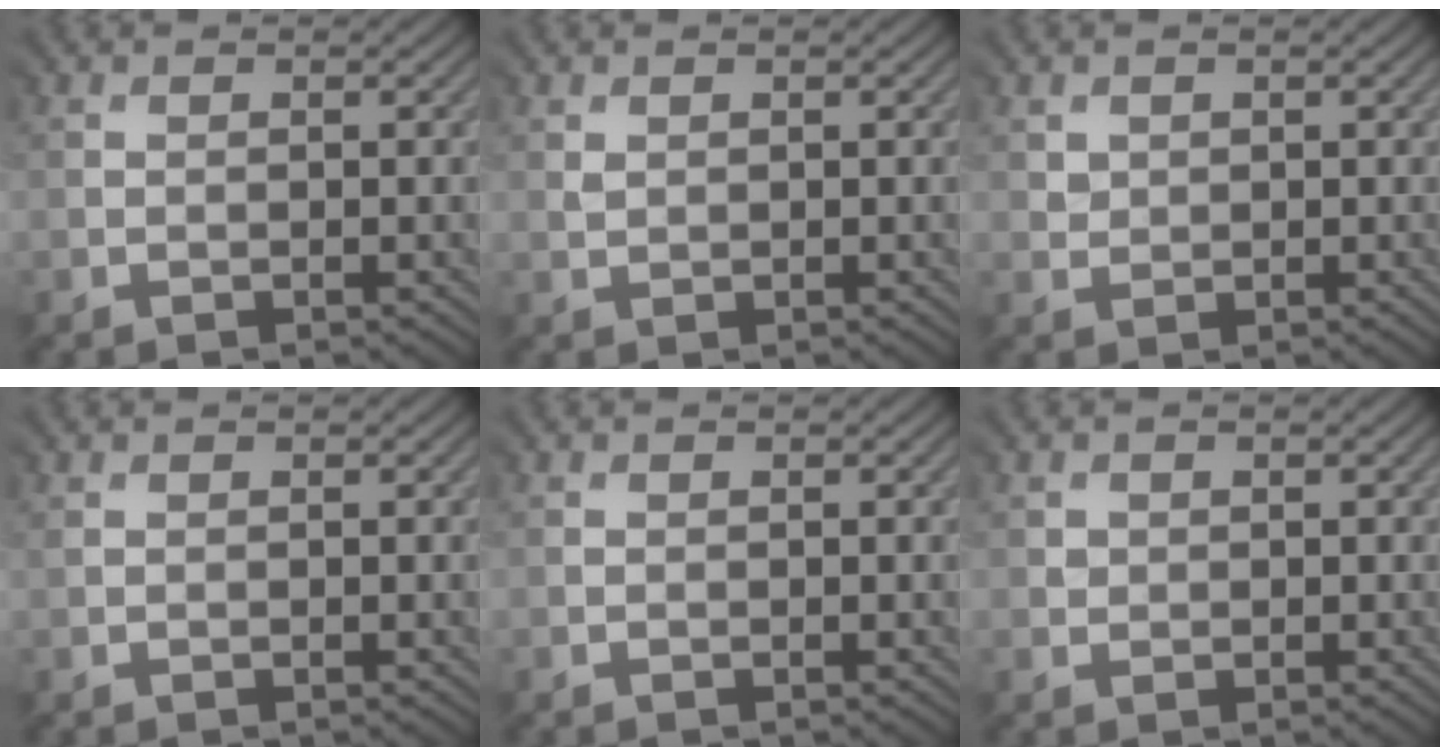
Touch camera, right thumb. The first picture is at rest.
{"total": 1.0, "force": [0.9, 0.5, -0.3], "torque": [0.000, 0.000, 0.016]}
{"total": 1.8, "force": [1.3, 1.1, -0.3], "torque": [-0.002, -0.001, 0.024]}
{"total": 0.8, "force": [0.5, 0.4, 0.5], "torque": [-0.010, 0.000, 0.010]}
{"total": 0.0}
{"total": 1.2, "force": [0.8, 0.9, -0.4], "torque": [0.003, -0.003, 0.013]}